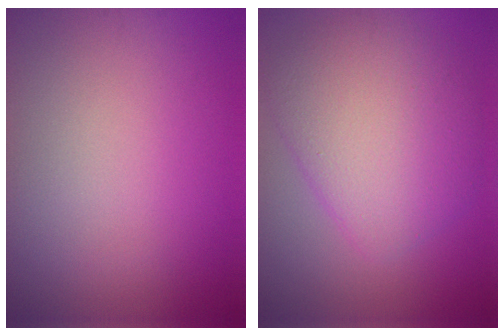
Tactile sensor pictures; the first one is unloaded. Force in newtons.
{"total": 7.0, "press": 7.0, "slide": 0.3}